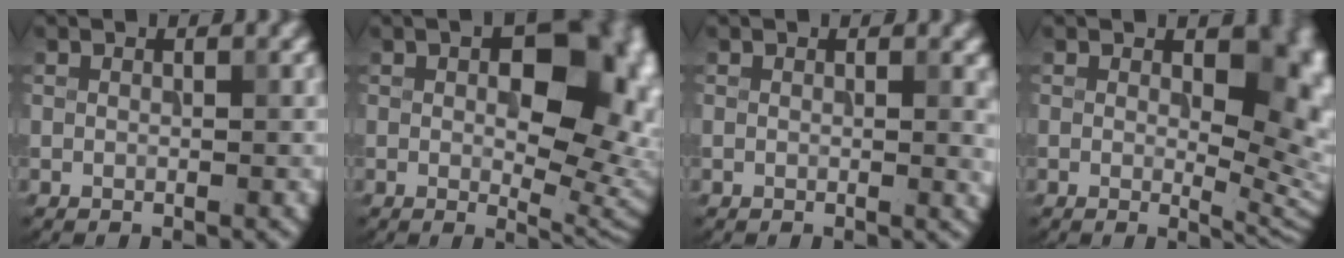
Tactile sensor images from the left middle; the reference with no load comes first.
{"total": 12.5, "force": [1.5, 6.1, 10.8], "torque": [-0.108, 0.013, 0.022]}
{"total": 1.3, "force": [0.3, 0.4, 1.2], "torque": [-0.012, -0.003, 0.004]}
{"total": 9.4, "force": [1.8, 4.9, 7.8], "torque": [-0.073, -0.007, 0.030]}